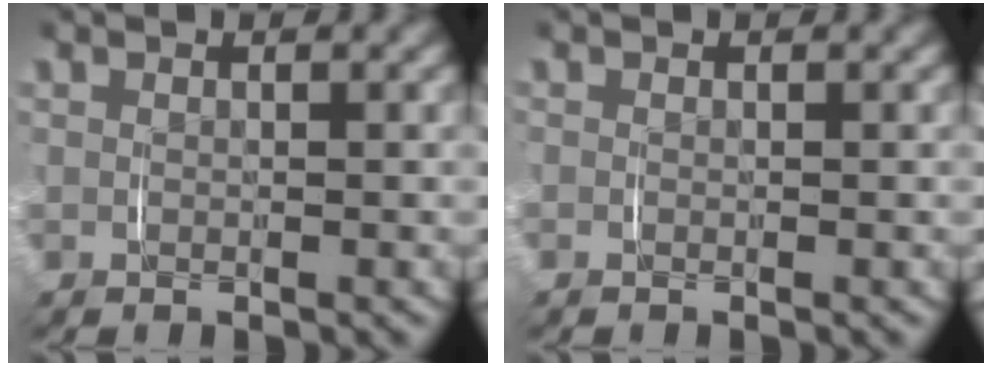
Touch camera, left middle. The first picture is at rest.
{"total": 0.0}